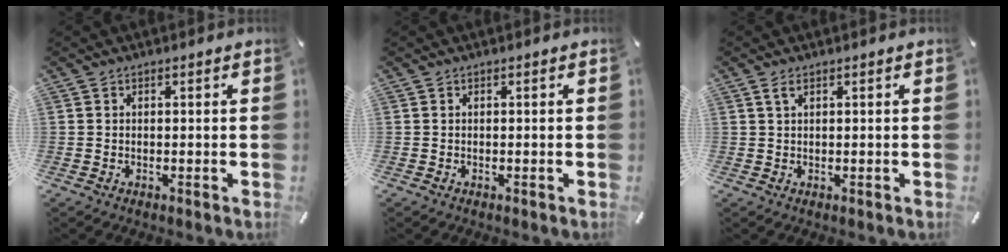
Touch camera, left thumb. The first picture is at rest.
{"total": 0.0}
{"total": 1.8, "force": [0.8, 0.6, 1.5], "torque": [-0.030, 0.003, 0.013]}